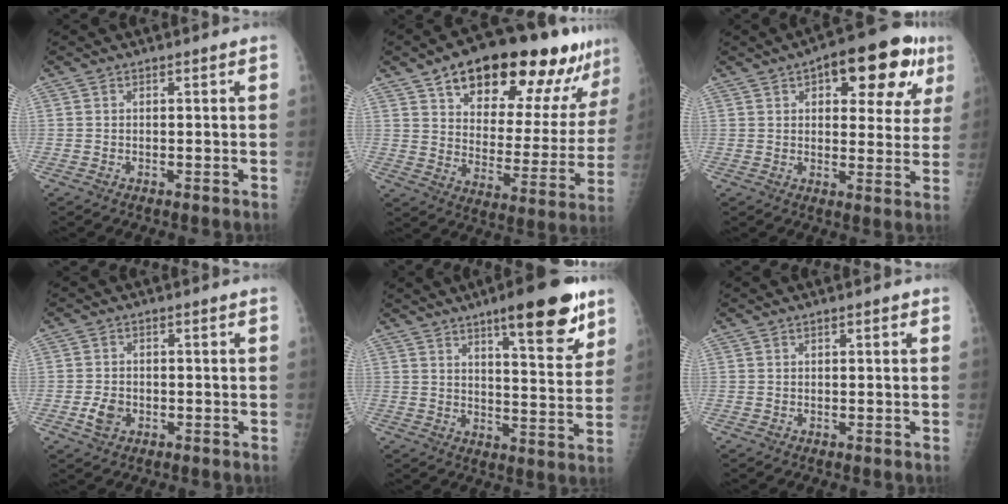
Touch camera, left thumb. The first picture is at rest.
{"total": 25.7, "force": [16.5, 10.4, 16.7], "torque": [-0.197, -0.043, 0.244]}
{"total": 17.0, "force": [7.7, 7.7, 13.1], "torque": [-0.127, 0.000, 0.095]}
{"total": 3.4, "force": [-1.1, 2.5, 2.0], "torque": [-0.035, 0.003, -0.018]}
{"total": 15.7, "force": [9.8, 4.0, 11.6], "torque": [-0.131, -0.053, 0.140]}
{"total": 0.9, "force": [0.4, 0.3, 0.7], "torque": [-0.010, 0.001, 0.006]}